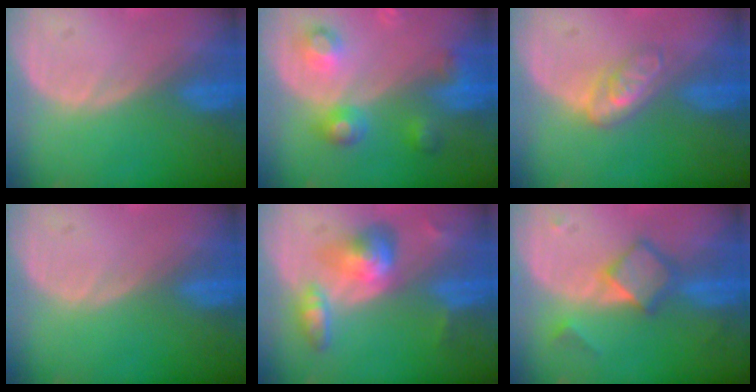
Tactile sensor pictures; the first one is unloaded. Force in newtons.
{"total": 5.9, "press": 5.8, "slide": 0.4}
{"total": 4.7, "press": 4.2, "slide": 2.2}
{"total": 0.0}
{"total": 6.4, "press": 5.9, "slide": 2.5}
{"total": 5.1, "press": 5.1, "slide": 0.0}